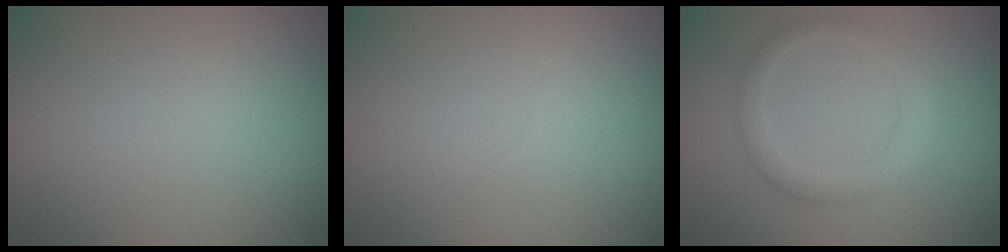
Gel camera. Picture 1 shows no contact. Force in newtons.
{"total": 0.0}
{"total": 2.4, "press": 2.4, "slide": 0.2}